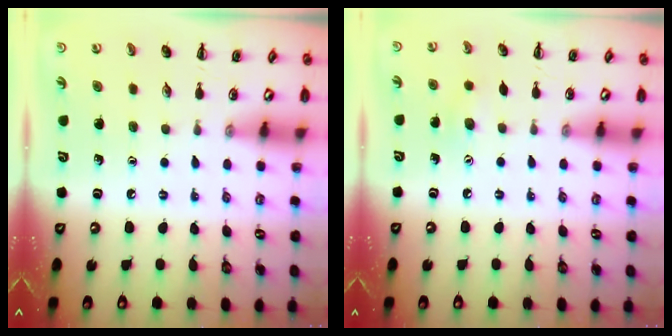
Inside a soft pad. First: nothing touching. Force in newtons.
{"total": 5.9, "press": 5.7, "slide": 1.2}